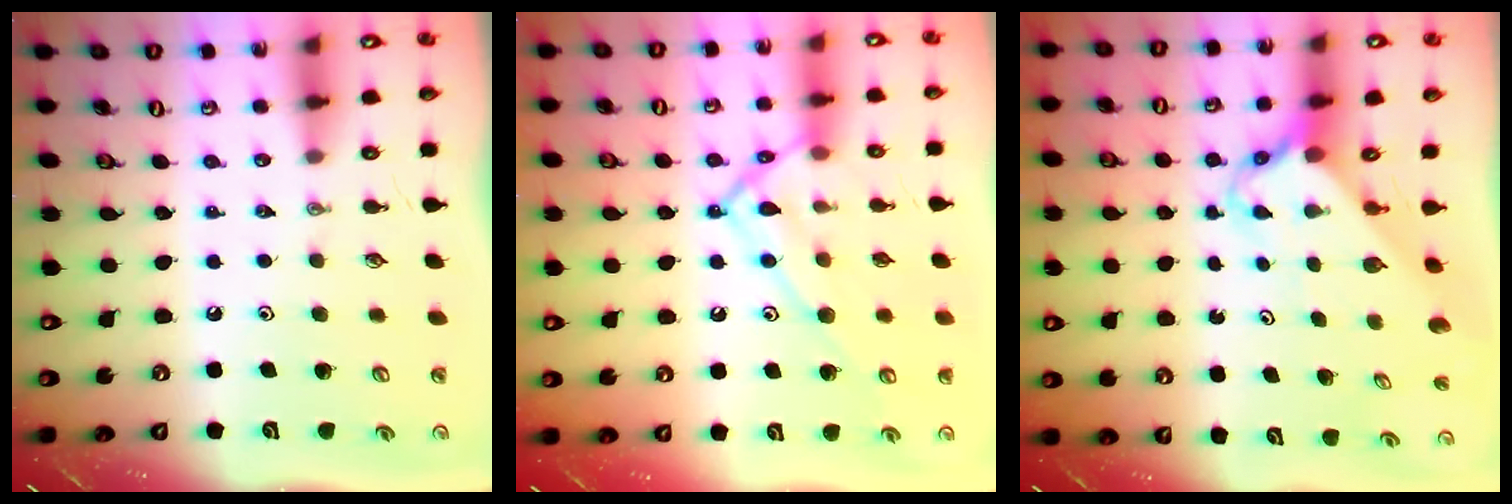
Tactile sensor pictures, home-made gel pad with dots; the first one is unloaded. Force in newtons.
{"total": 14.2, "press": 14.1, "slide": 1.0}
{"total": 2.7, "press": 2.7, "slide": 0.2}